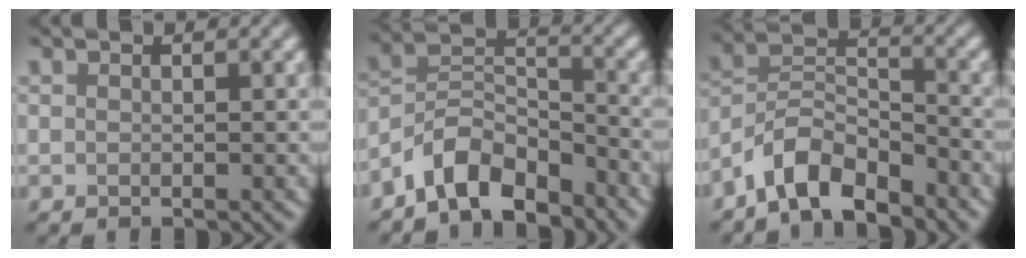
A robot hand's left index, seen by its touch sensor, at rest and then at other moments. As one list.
[{"total": 6.4, "force": [-5.5, 2.3, 2.1], "torque": [-0.035, 0.007, -0.097]}, {"total": 5.9, "force": [-5.2, 1.8, 2.1], "torque": [-0.038, 0.006, -0.092]}]